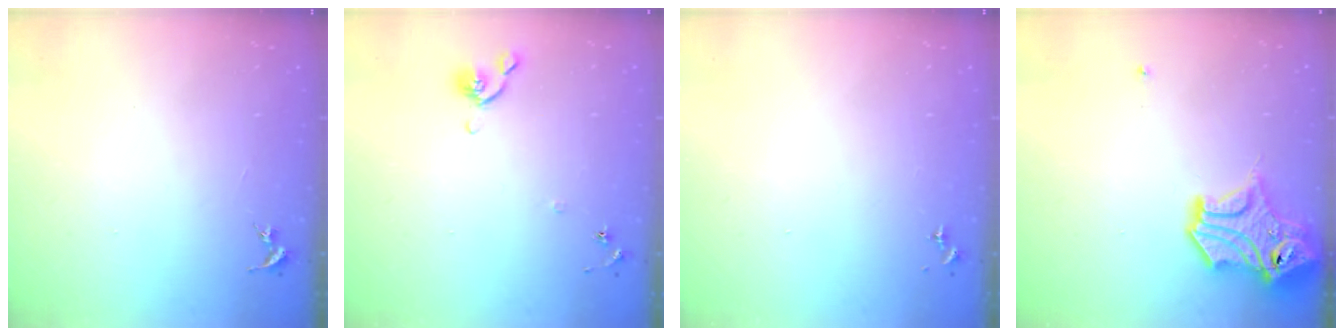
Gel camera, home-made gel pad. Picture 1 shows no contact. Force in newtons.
{"total": 6.2, "press": 6.2, "slide": 0.8}
{"total": 0.0}
{"total": 14.1, "press": 14.0, "slide": 1.9}